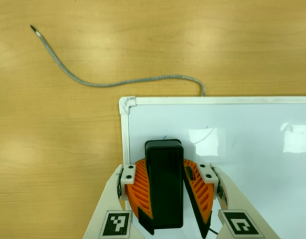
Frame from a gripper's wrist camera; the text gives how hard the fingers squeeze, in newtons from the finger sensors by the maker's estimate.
{"total": 12.8, "left": 14.7, "right": 10.8}